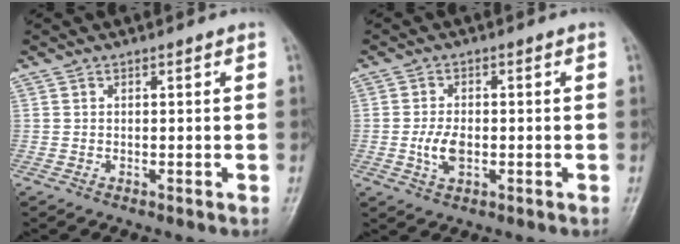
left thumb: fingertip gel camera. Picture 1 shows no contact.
{"total": 4.7, "force": [-0.9, 2.8, 3.7], "torque": [-0.068, 0.002, -0.016]}